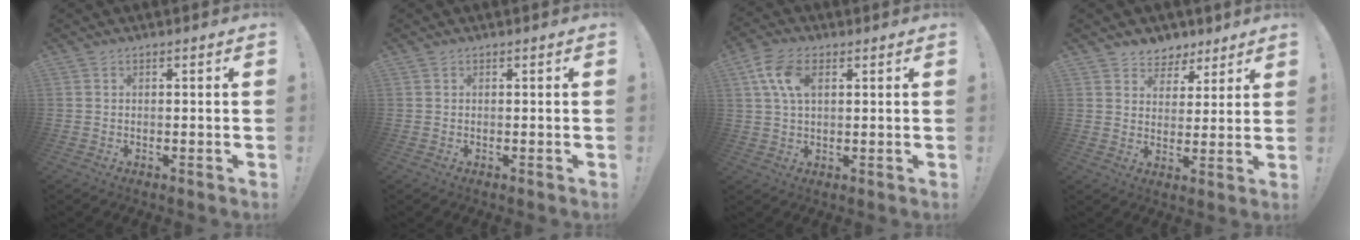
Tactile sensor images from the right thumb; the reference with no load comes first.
{"total": 0.0}
{"total": 9.2, "force": [3.1, 5.3, 6.8], "torque": [-0.139, 0.005, 0.058]}
{"total": 6.1, "force": [3.7, 4.8, 0.6], "torque": [-0.003, -0.027, 0.074]}